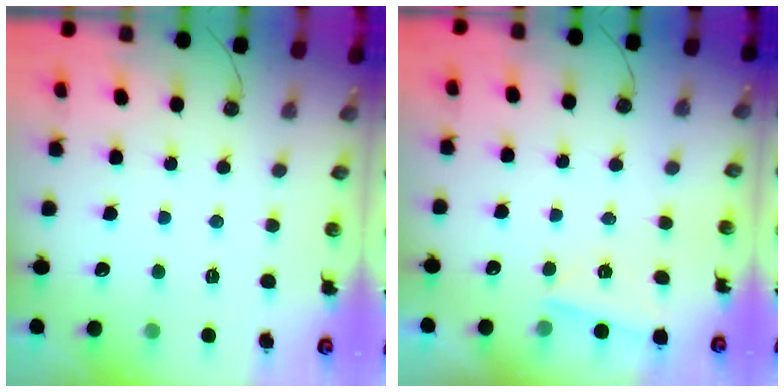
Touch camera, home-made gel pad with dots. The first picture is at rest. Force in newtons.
{"total": 4.8, "press": 0.8, "slide": 4.7}